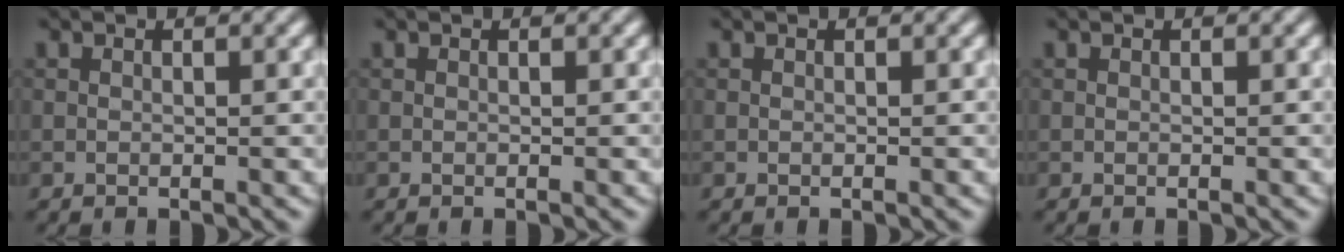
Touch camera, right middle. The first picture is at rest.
{"total": 0.0}
{"total": 0.0}
{"total": 0.0}